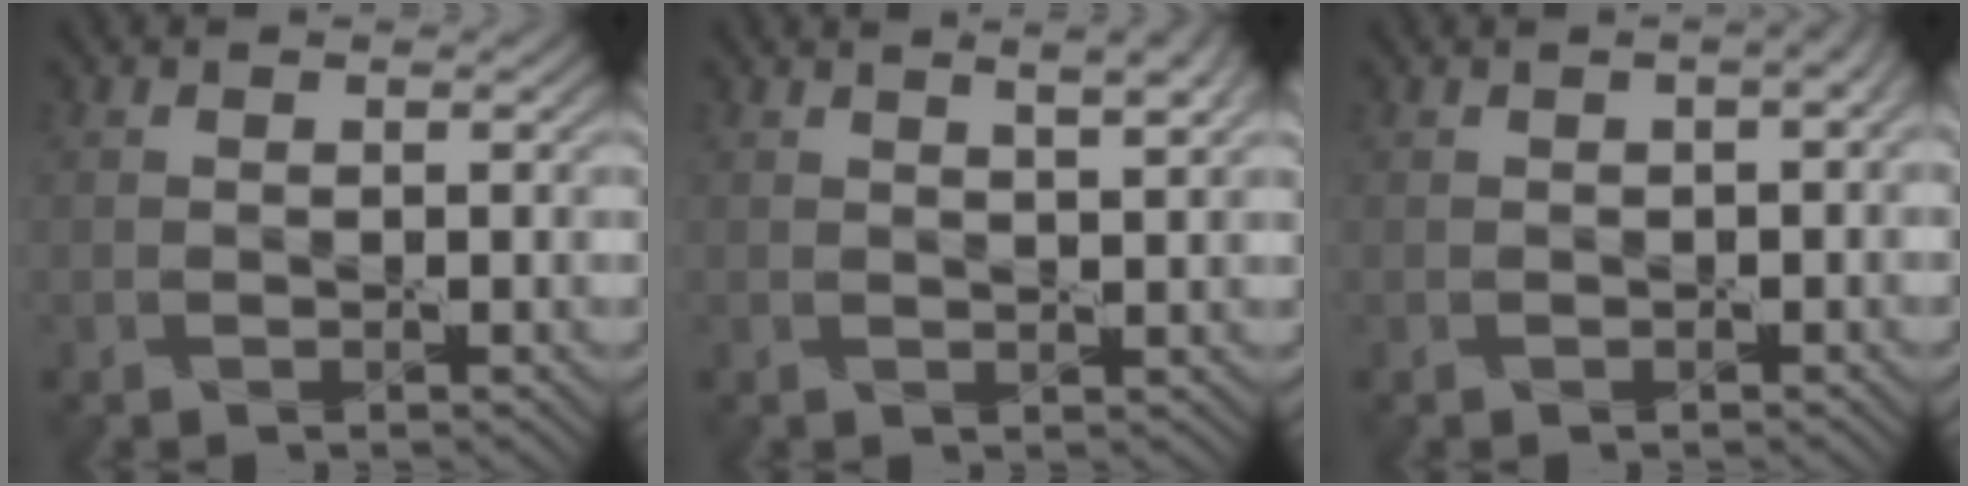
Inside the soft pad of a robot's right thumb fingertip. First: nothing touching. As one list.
[{"total": 4.7, "force": [2.7, 1.3, 3.7], "torque": [-0.046, 0.010, 0.025]}, {"total": 3.2, "force": [0.6, 1.3, 2.9], "torque": [-0.036, 0.004, 0.011]}]